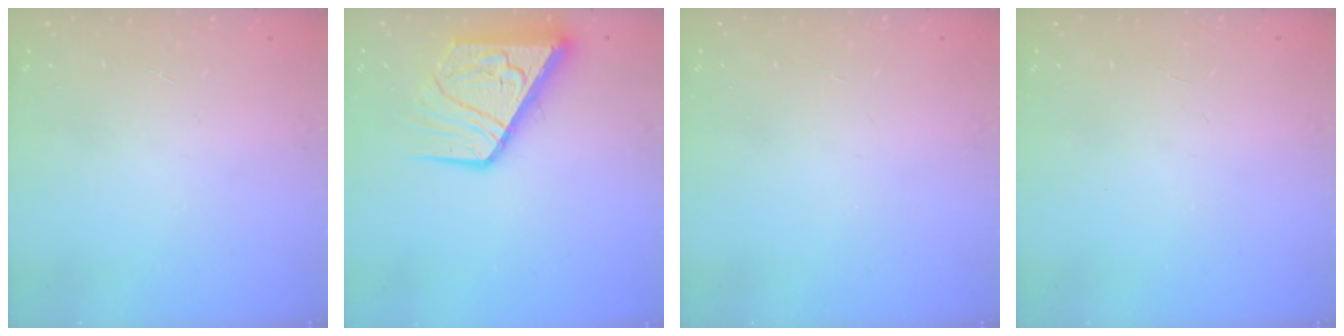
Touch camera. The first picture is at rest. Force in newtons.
{"total": 12.0, "press": 11.9, "slide": 1.4}
{"total": 0.0}
{"total": 0.0}